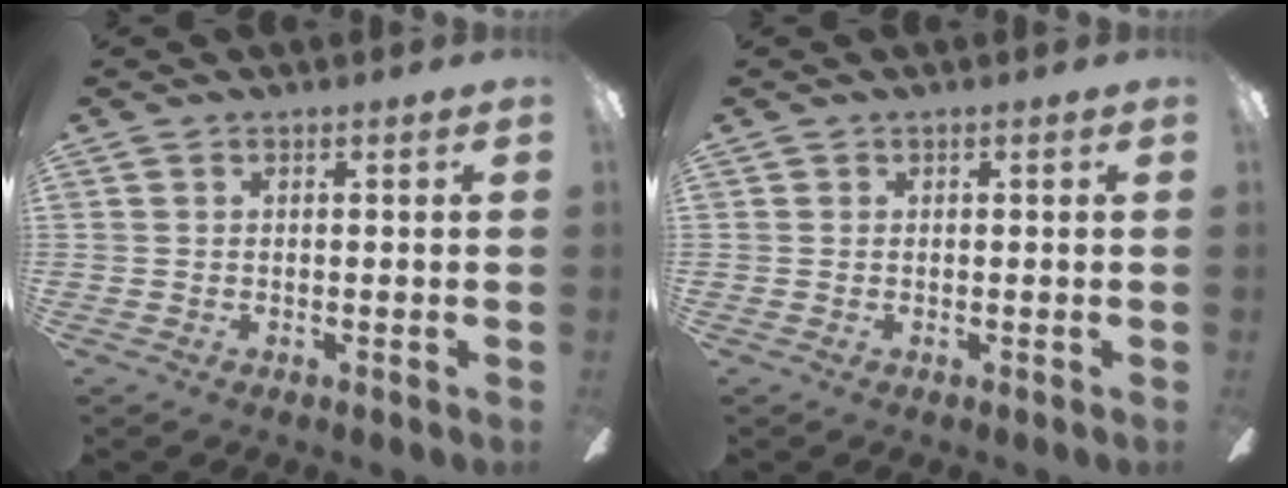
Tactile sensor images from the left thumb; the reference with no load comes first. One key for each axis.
{"total": 0.0}